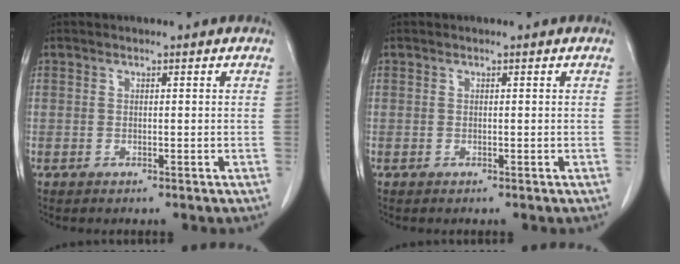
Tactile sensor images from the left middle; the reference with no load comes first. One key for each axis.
{"total": 0.0}